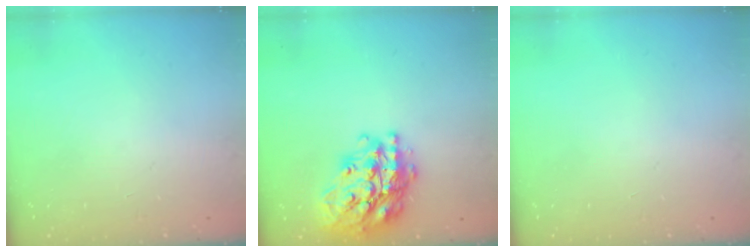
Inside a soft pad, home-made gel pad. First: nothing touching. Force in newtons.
{"total": 24.1, "press": 24.0, "slide": 2.1}
{"total": 0.0}